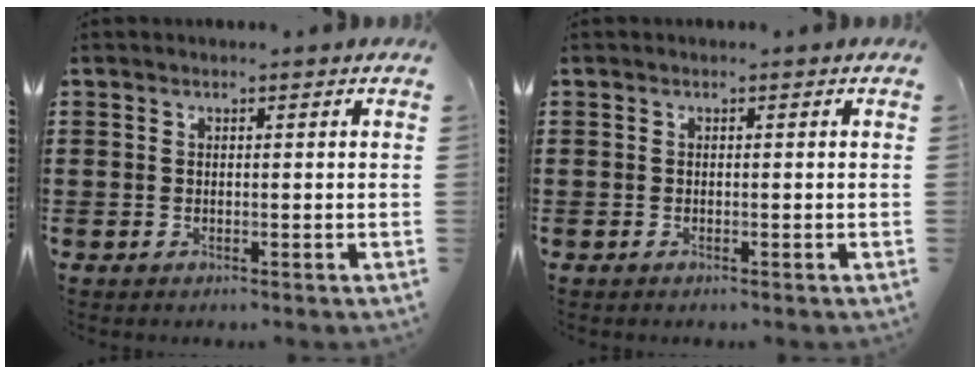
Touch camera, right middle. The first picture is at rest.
{"total": 0.0}